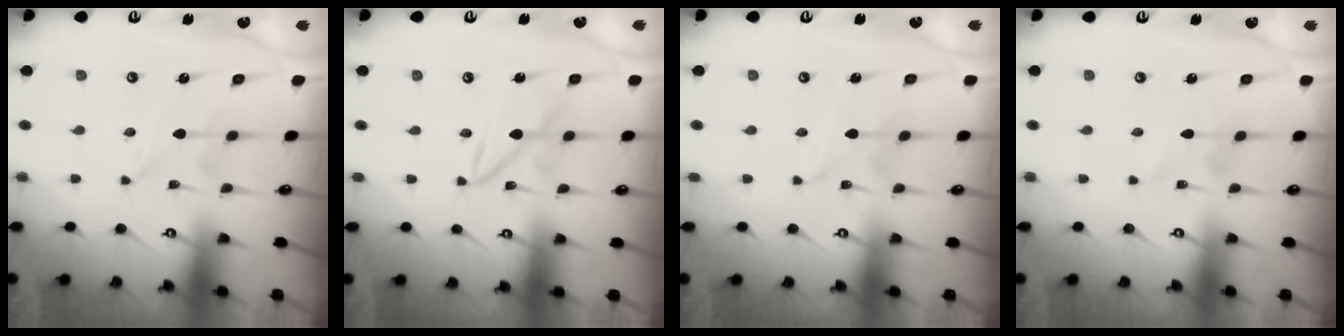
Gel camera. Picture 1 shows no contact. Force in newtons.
{"total": 3.9, "press": 3.8, "slide": 0.3}
{"total": 2.3, "press": 2.3, "slide": 0.2}
{"total": 1.5, "press": 1.5, "slide": 0.1}